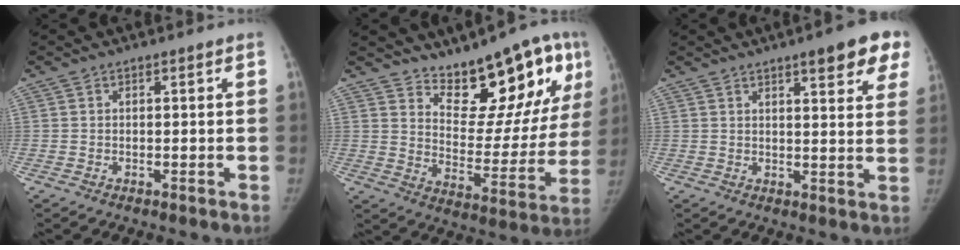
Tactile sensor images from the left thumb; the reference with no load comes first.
{"total": 17.9, "force": [12.0, 7.0, 11.4], "torque": [-0.093, -0.083, 0.180]}
{"total": 10.3, "force": [6.2, 2.6, 7.8], "torque": [-0.067, -0.024, 0.070]}